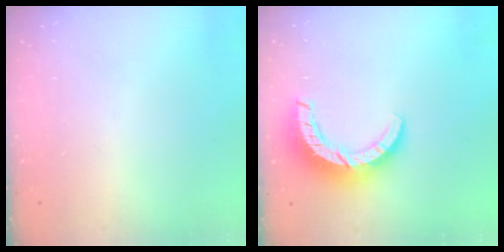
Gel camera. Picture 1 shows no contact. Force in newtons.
{"total": 12.8, "press": 12.8, "slide": 0.7}